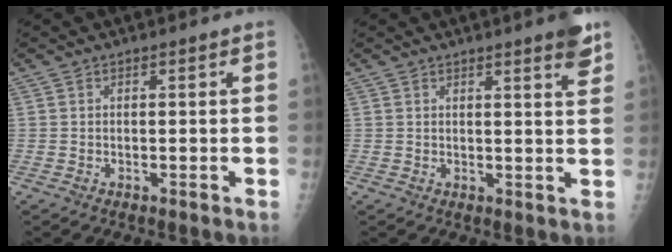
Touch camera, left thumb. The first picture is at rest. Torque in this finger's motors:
{"motor_torque": [2.48, 0.89, 0.37, -0.42, 0.02]}